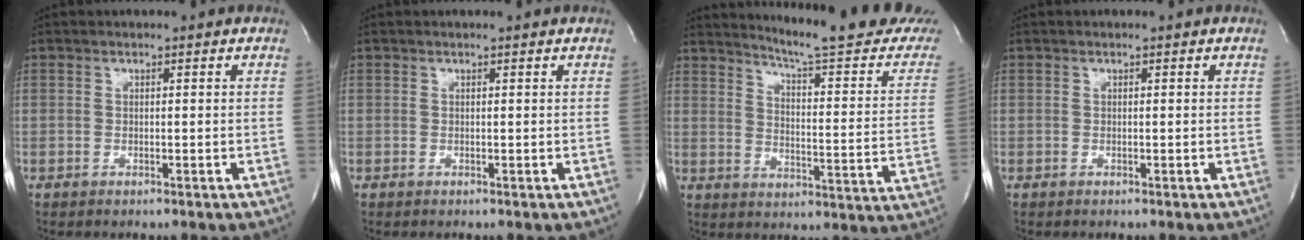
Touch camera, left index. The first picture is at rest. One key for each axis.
{"total": 0.5, "fx": 0.5, "fy": -0.1, "fz": 0.1, "tx": -0.007, "ty": -0.004, "tz": 0.006}
{"total": 20.8, "fx": 19.2, "fy": -0.2, "fz": 7.9, "tx": -0.117, "ty": -0.106, "tz": 0.235}
{"total": 0.0}